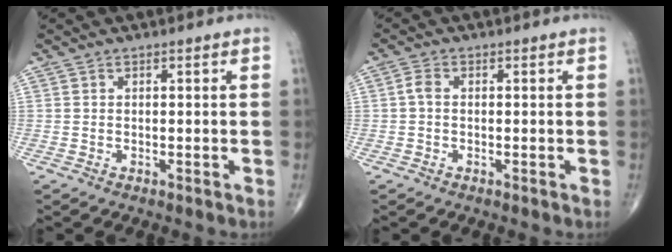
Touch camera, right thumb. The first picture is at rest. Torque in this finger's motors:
{"motor_torque": [-0.11, 0.11, 0.05, -0.15, 0.03]}